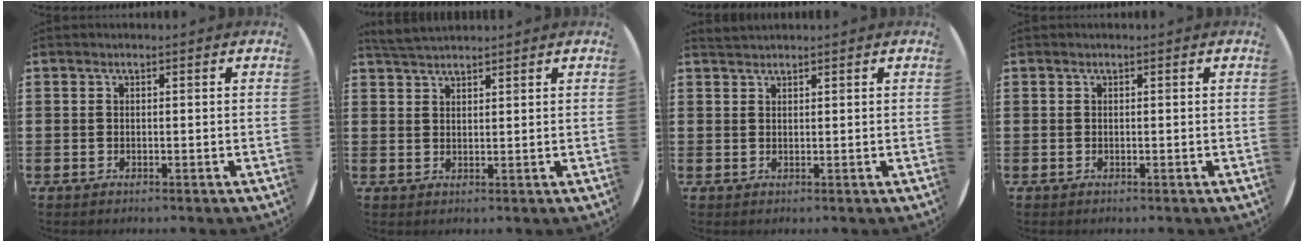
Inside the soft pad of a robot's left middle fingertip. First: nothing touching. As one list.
[{"total": 2.8, "force": [2.7, 0.4, 0.6], "torque": [-0.017, -0.002, 0.052]}, {"total": 1.0, "force": [1.0, 0.0, 0.0], "torque": [-0.001, 0.000, 0.020]}, {"total": 0.0}]